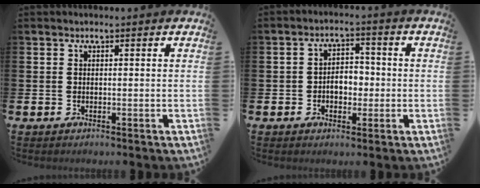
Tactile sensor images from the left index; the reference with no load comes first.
{"total": 3.3, "force": [-0.7, 2.5, 2.0], "torque": [-0.035, 0.007, -0.021]}